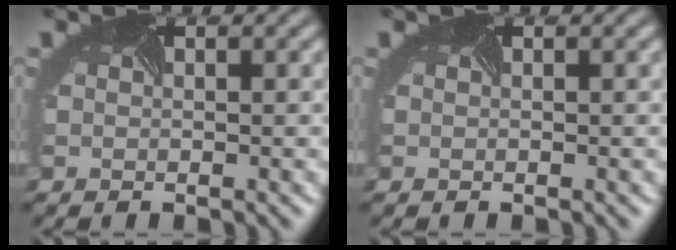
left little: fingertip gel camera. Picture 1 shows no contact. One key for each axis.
{"total": 0.0}